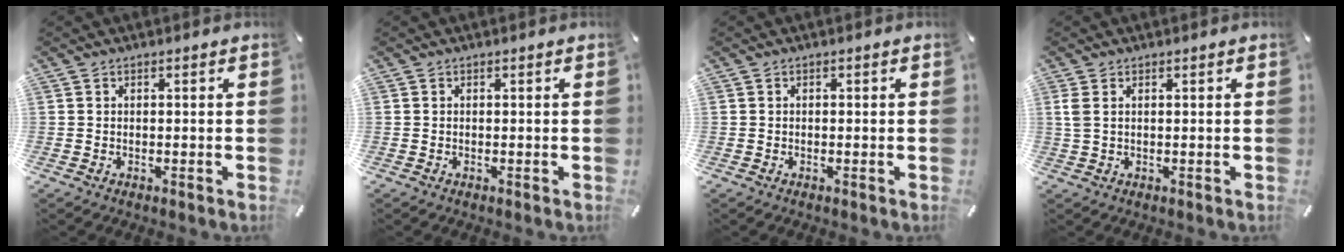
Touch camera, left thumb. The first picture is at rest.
{"total": 0.0}
{"total": 0.0}
{"total": 2.1, "force": [0.7, 0.6, 1.8], "torque": [-0.048, -0.002, 0.011]}